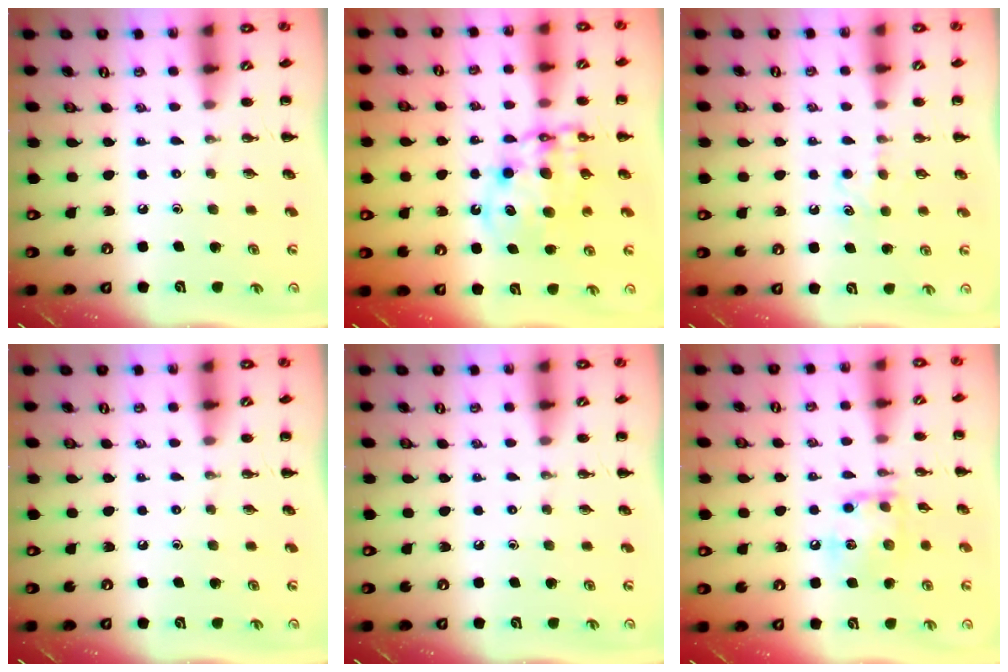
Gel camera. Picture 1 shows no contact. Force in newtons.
{"total": 10.7, "press": 10.4, "slide": 2.7}
{"total": 5.1, "press": 5.0, "slide": 1.2}
{"total": 0.0}
{"total": 0.0}
{"total": 11.7, "press": 11.6, "slide": 1.1}